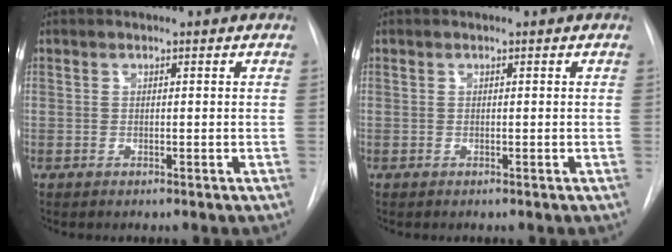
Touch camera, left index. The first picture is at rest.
{"total": 0.0}